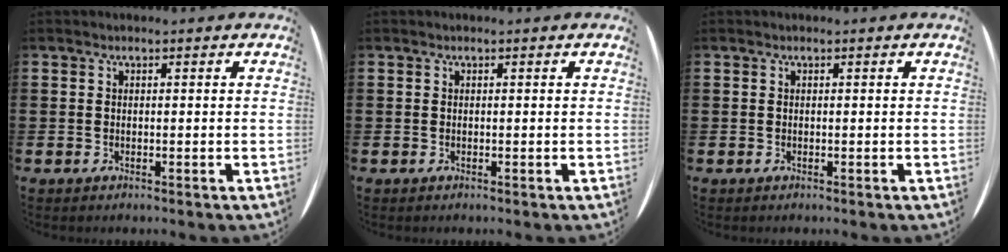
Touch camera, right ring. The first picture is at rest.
{"total": 0.0}
{"total": 0.0}